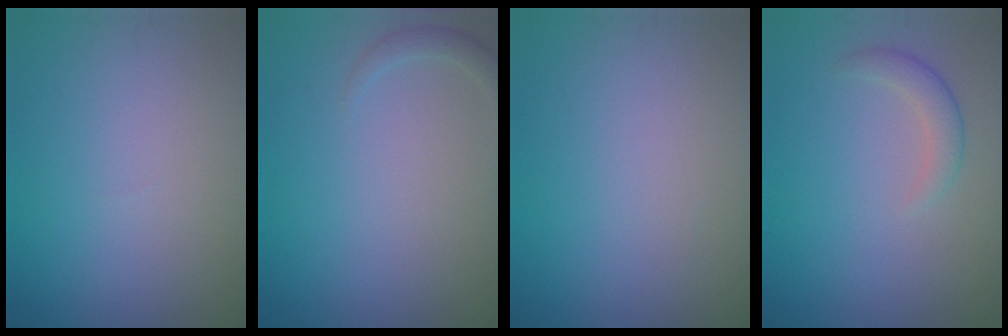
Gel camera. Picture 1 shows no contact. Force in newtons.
{"total": 1.2, "press": 1.1, "slide": 0.1}
{"total": 0.0}
{"total": 1.9, "press": 1.9, "slide": 0.2}